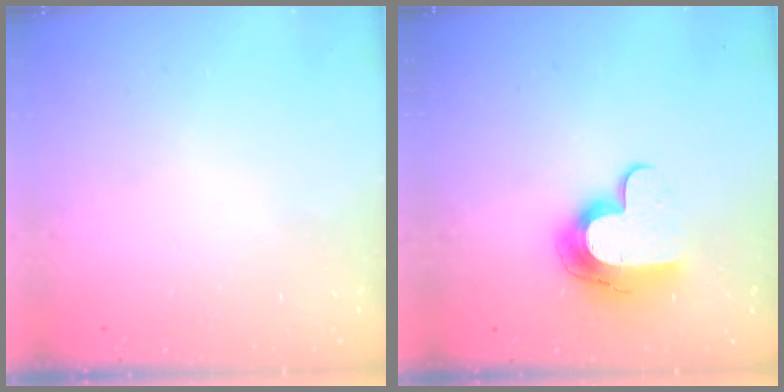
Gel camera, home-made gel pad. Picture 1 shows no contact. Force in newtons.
{"total": 12.0, "press": 11.9, "slide": 0.9}